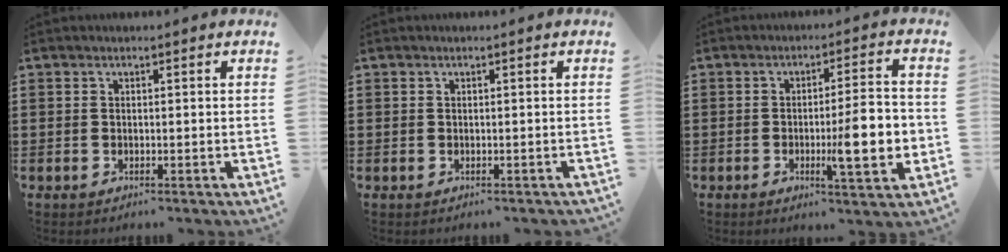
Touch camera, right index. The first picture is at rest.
{"total": 0.6, "force": [-0.1, 0.6, 0.0], "torque": [-0.001, 0.004, -0.004]}
{"total": 10.2, "force": [-1.8, 2.0, 9.8], "torque": [-0.135, -0.008, -0.030]}